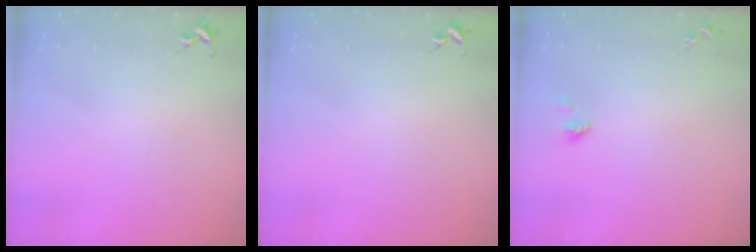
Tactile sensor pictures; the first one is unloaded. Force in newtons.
{"total": 0.0}
{"total": 3.8, "press": 3.4, "slide": 1.7}